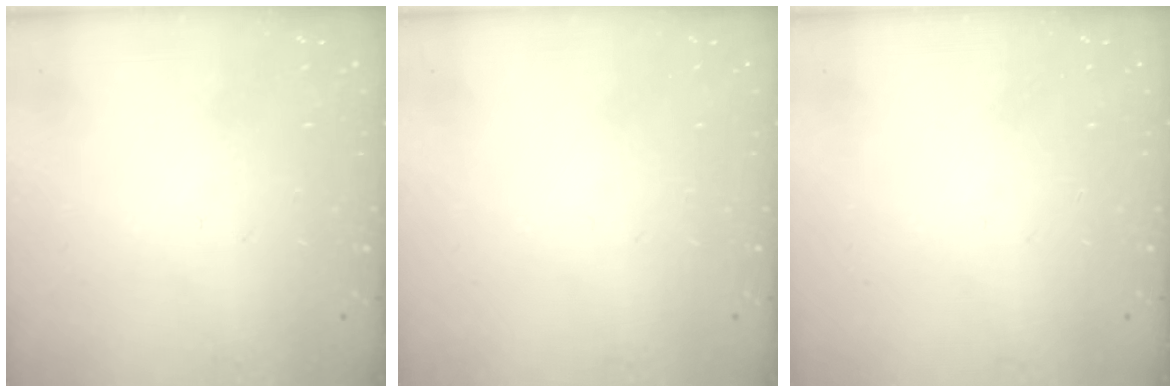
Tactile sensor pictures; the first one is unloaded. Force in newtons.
{"total": 0.0}
{"total": 0.0}